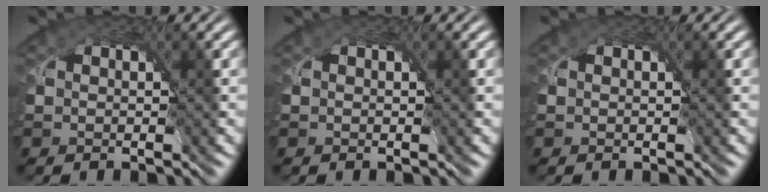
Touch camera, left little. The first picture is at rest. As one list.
[{"total": 0.0}, {"total": 0.0}]